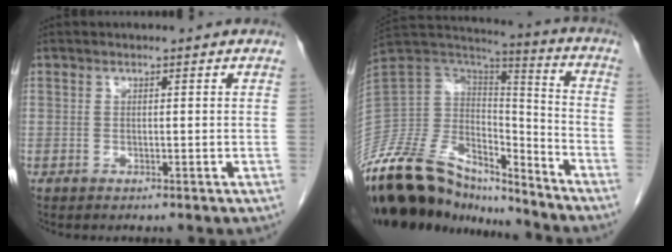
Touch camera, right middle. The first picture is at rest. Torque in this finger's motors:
{"motor_torque": [1.13, -1.01, 1.05, 0.21]}